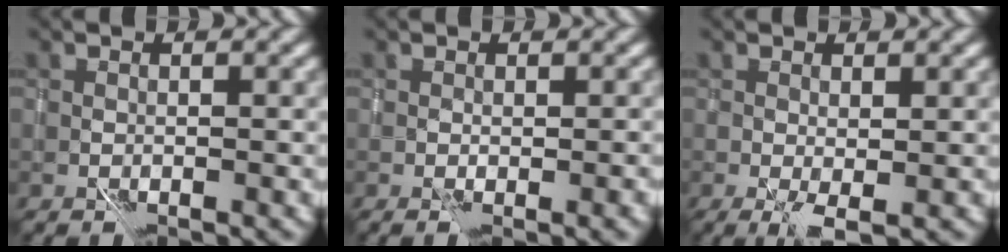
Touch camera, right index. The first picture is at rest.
{"total": 1.8, "force": [-0.2, 0.6, 1.7], "torque": [-0.024, -0.004, 0.008]}
{"total": 1.6, "force": [0.6, 0.2, 1.5], "torque": [-0.031, 0.000, 0.011]}